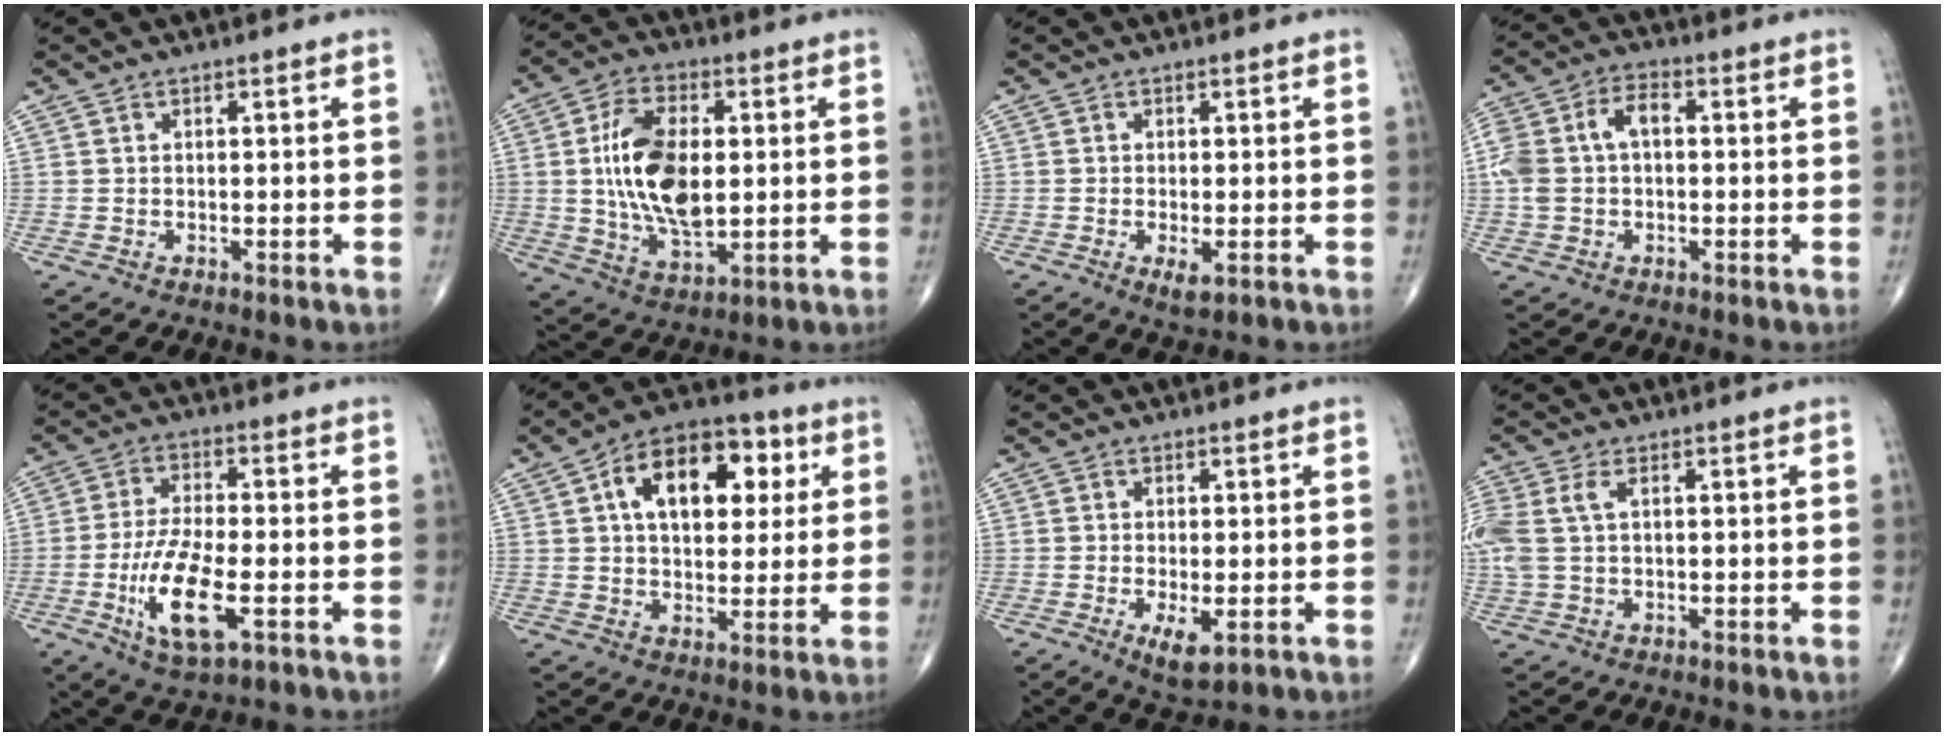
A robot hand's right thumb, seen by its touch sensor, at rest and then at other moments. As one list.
[{"total": 16.0, "force": [1.2, 8.4, 13.5], "torque": [-0.243, -0.008, 0.026]}, {"total": 2.7, "force": [-0.9, 0.9, 2.4], "torque": [-0.041, -0.007, -0.013]}, {"total": 8.9, "force": [0.5, 5.5, 7.0], "torque": [-0.156, 0.034, 0.008]}, {"total": 12.0, "force": [-3.7, 3.9, 10.7], "torque": [-0.214, 0.003, -0.065]}, {"total": 16.7, "force": [4.8, 10.0, 12.5], "torque": [-0.158, 0.011, 0.071]}, {"total": 4.8, "force": [-1.5, 1.8, 4.2], "torque": [-0.073, -0.012, -0.019]}, {"total": 6.7, "force": [1.5, 3.7, 5.4], "torque": [-0.167, 0.024, 0.035]}]